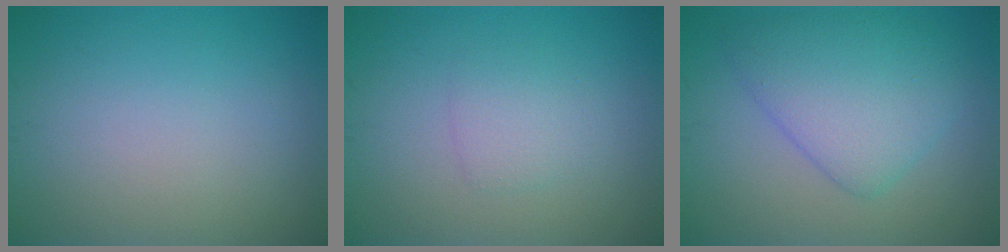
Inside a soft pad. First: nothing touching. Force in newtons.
{"total": 1.8, "press": 1.8, "slide": 0.2}
{"total": 5.6, "press": 5.6, "slide": 0.0}